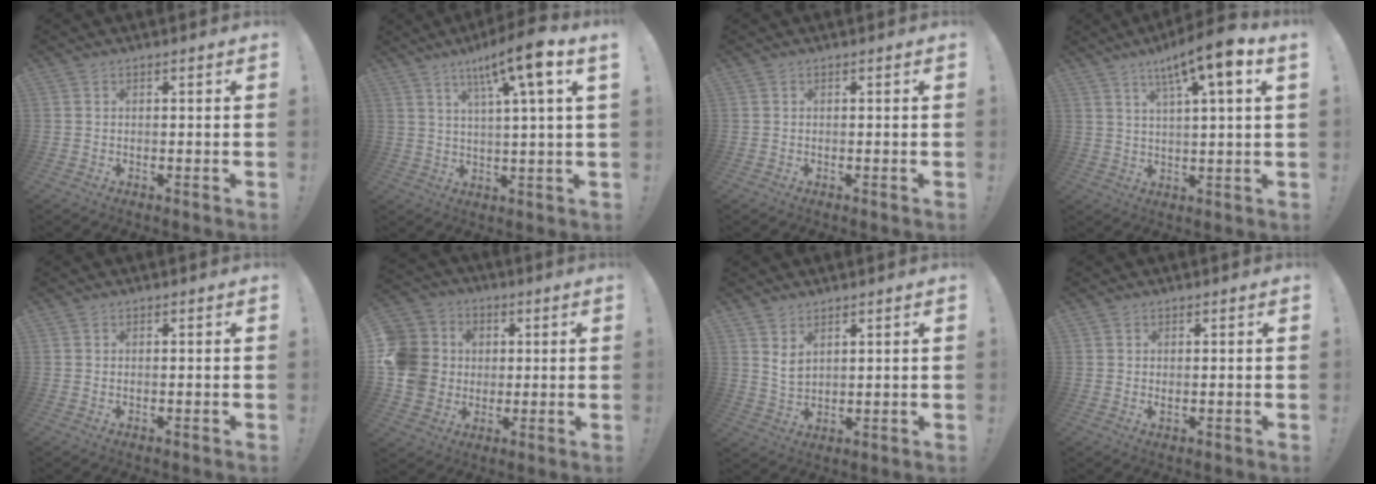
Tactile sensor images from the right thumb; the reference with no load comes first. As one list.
[{"total": 11.9, "force": [5.6, 0.1, 10.5], "torque": [-0.172, -0.030, 0.076]}, {"total": 0.0}, {"total": 10.3, "force": [5.7, 0.6, 8.6], "torque": [-0.137, -0.030, 0.086]}, {"total": 0.0}, {"total": 14.2, "force": [0.8, 12.9, 5.8], "torque": [-0.112, 0.006, 0.025]}, {"total": 5.0, "force": [3.2, 2.7, 2.7], "torque": [-0.037, -0.019, 0.058]}, {"total": 0.9, "force": [0.7, 0.4, 0.5], "torque": [0.008, -0.007, 0.009]}]